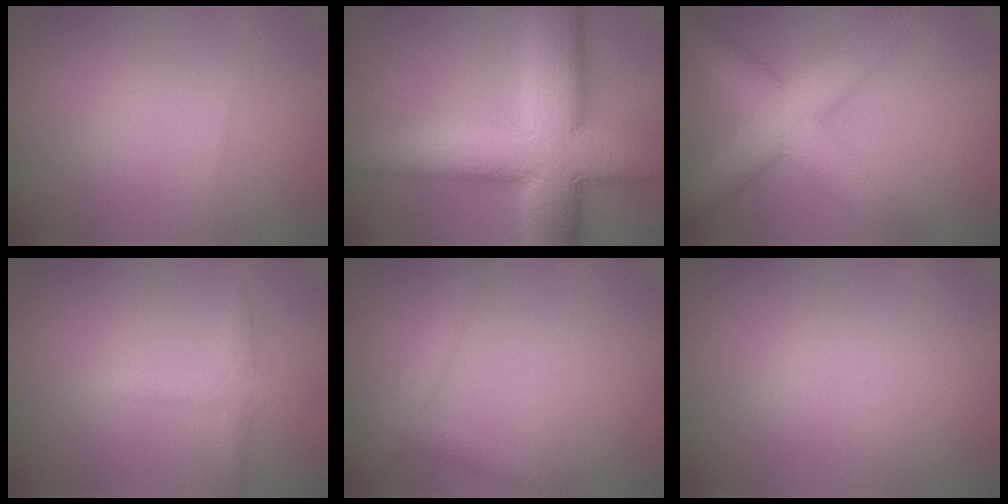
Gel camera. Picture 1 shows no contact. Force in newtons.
{"total": 13.4, "press": 13.3, "slide": 0.9}
{"total": 7.3, "press": 7.3, "slide": 0.1}
{"total": 1.7, "press": 1.7, "slide": 0.1}
{"total": 2.3, "press": 2.3, "slide": 0.1}
{"total": 0.0}